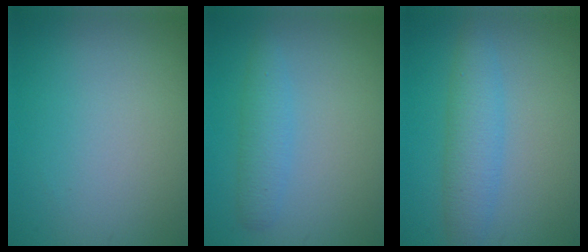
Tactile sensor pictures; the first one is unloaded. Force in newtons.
{"total": 2.2, "press": 2.2, "slide": 0.2}
{"total": 3.4, "press": 3.4, "slide": 0.1}